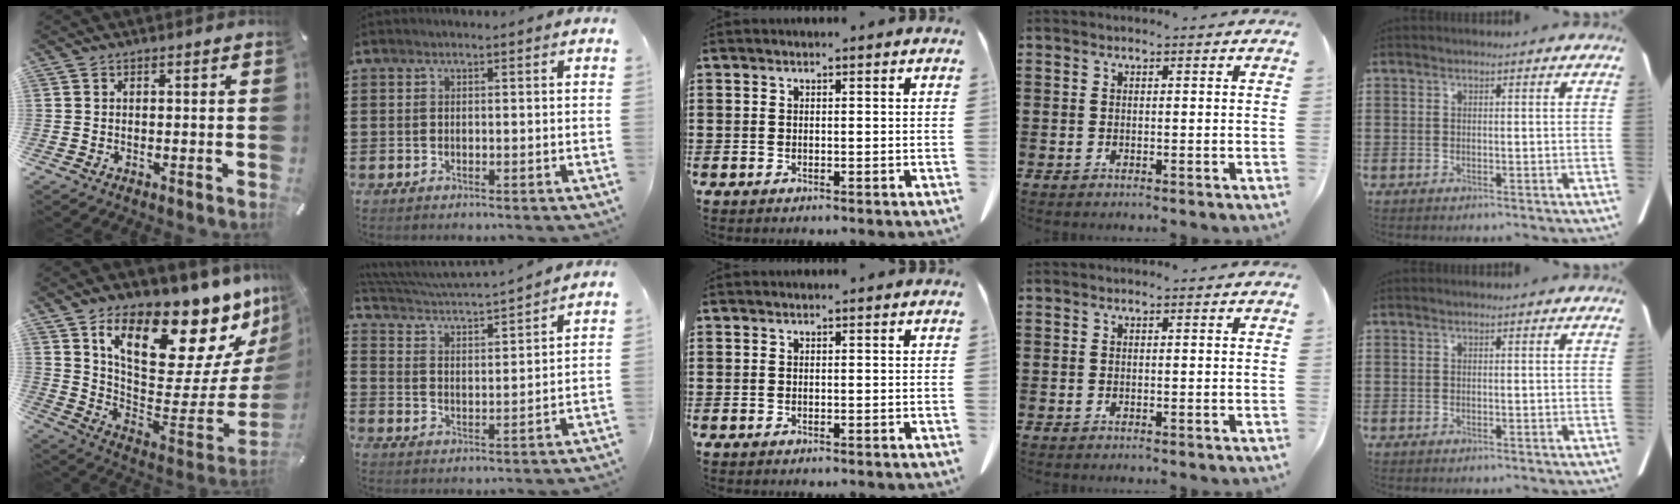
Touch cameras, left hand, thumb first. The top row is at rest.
{"thumb": {"total": 23.2, "force": [15.9, 8.9, 14.4], "torque": [-0.208, -0.116, 0.261]}, "index": {"total": 3.7, "force": [3.6, -0.1, 1.1], "torque": [-0.042, -0.032, 0.053]}}